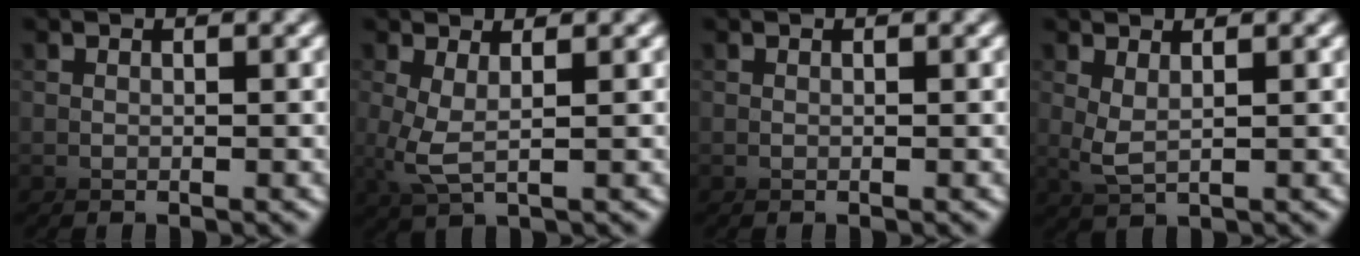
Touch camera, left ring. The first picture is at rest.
{"total": 1.9, "force": [0.1, -0.8, 1.6], "torque": [-0.077, -0.008, 0.009]}
{"total": 0.0}
{"total": 1.9, "force": [1.3, -1.4, 0.5], "torque": [-0.041, 0.001, 0.024]}